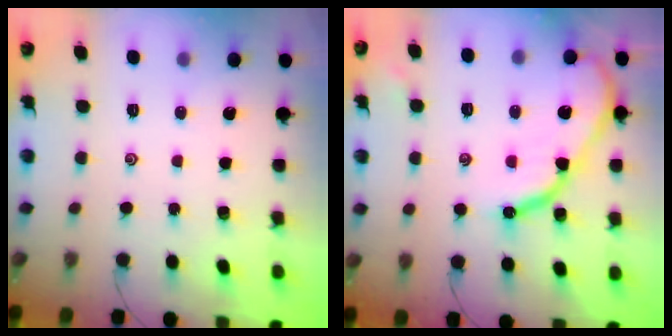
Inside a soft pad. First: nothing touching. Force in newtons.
{"total": 12.9, "press": 12.8, "slide": 1.1}